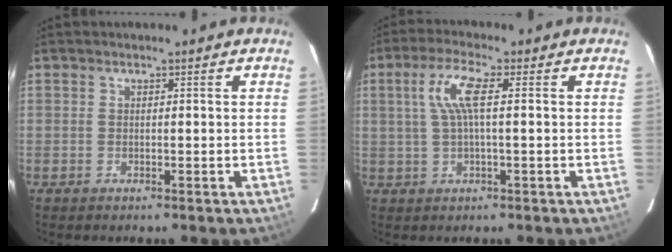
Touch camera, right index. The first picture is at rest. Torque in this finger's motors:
{"motor_torque": [0.59, -0.03, 0.49, 0.15]}